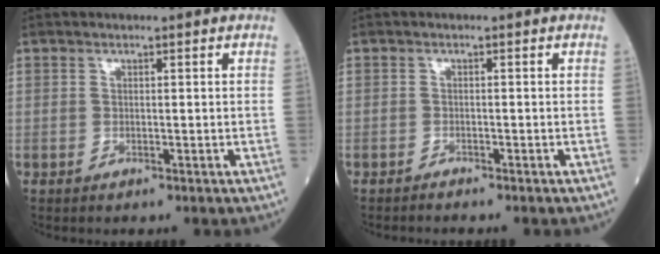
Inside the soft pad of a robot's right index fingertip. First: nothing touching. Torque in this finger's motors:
{"motor_torque": [-0.22, -0.15, 0.04, -0.02]}